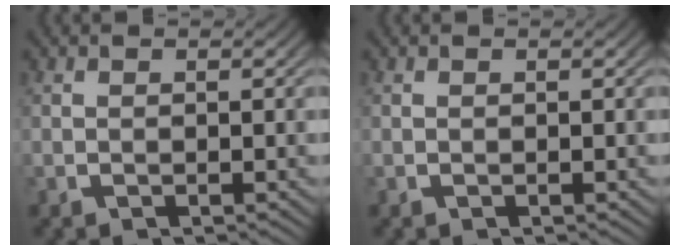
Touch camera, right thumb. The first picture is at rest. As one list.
[{"total": 0.0}]